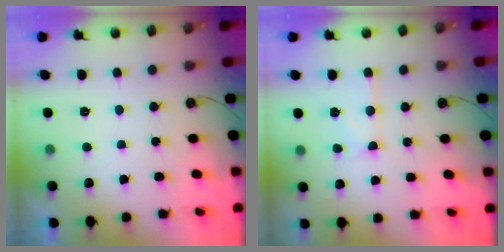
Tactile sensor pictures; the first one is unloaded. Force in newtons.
{"total": 10.5, "press": 10.4, "slide": 1.0}